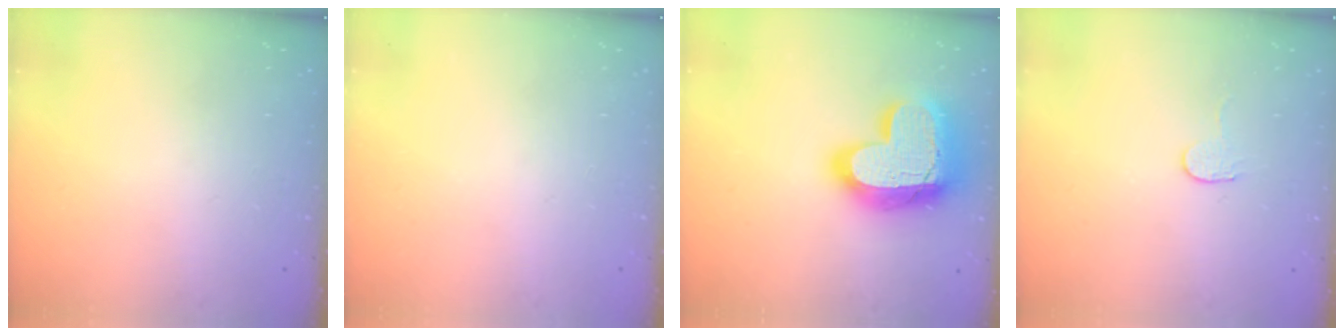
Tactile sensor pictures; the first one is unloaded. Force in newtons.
{"total": 0.0}
{"total": 23.6, "press": 23.5, "slide": 2.0}
{"total": 2.7, "press": 2.7, "slide": 0.2}